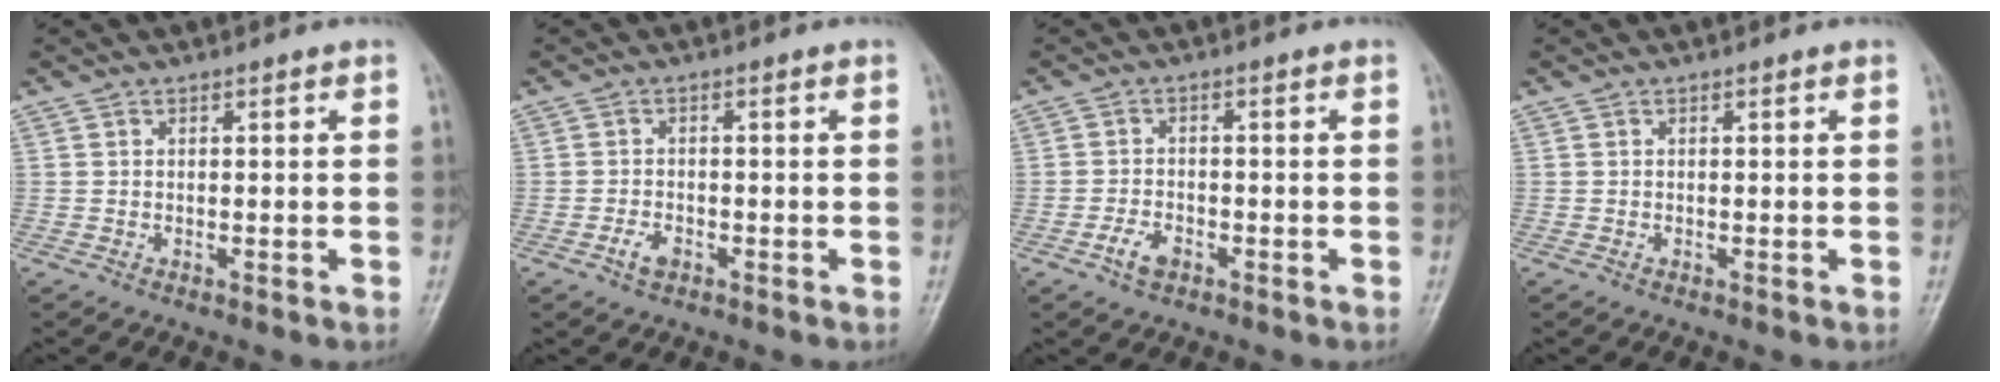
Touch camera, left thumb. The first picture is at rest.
{"total": 2.5, "force": [-1.3, 1.4, 1.5], "torque": [-0.029, 0.008, -0.023]}
{"total": 3.4, "force": [-1.9, 1.9, 2.1], "torque": [-0.038, 0.011, -0.034]}
{"total": 0.0}